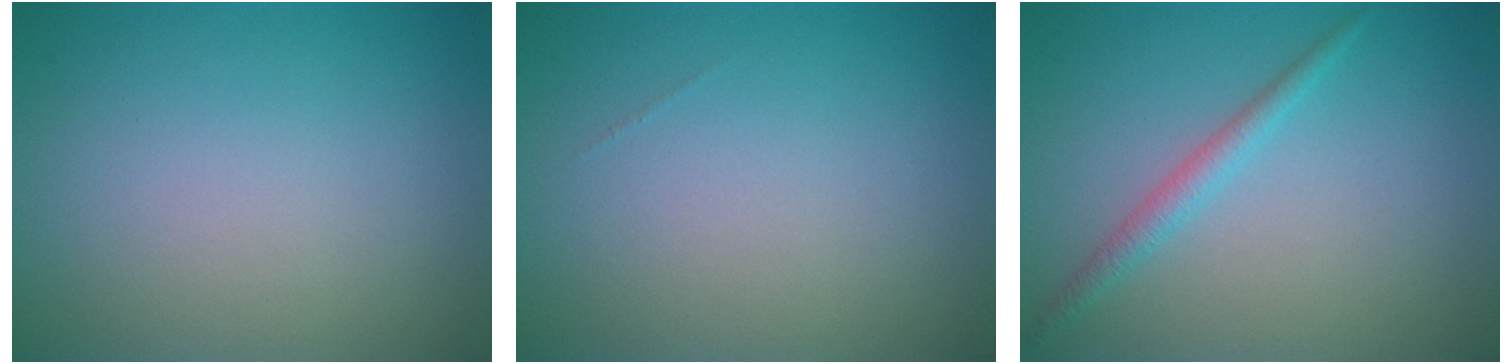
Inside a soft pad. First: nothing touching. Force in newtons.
{"total": 0.0}
{"total": 1.7, "press": 1.7, "slide": 0.1}